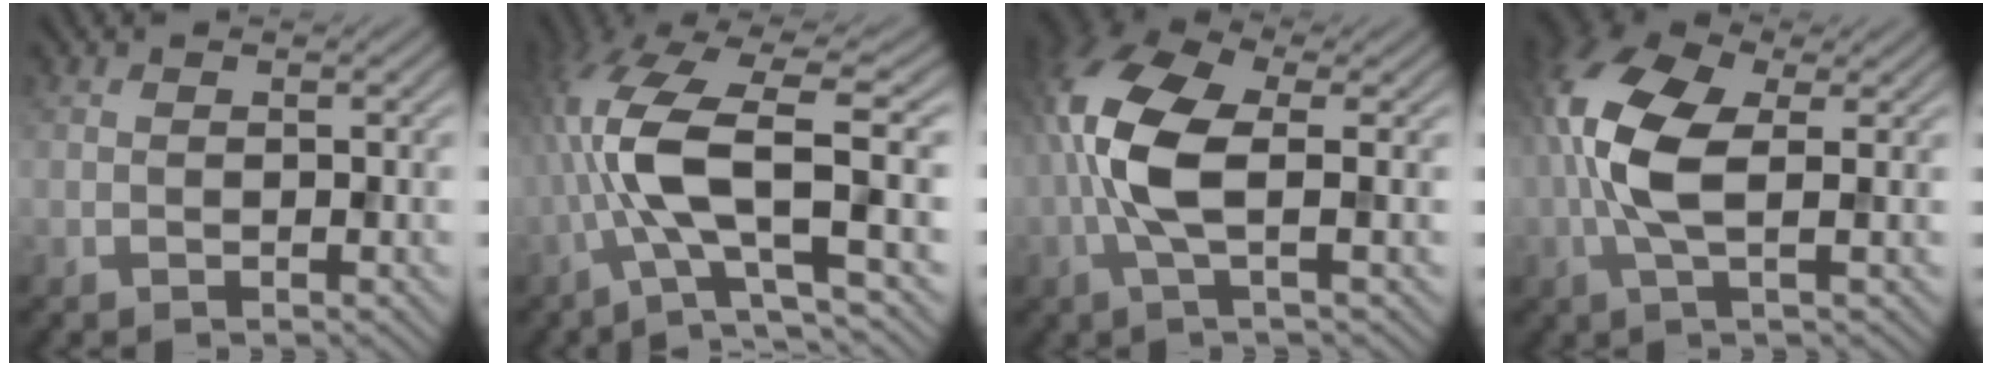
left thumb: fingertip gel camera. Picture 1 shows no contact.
{"total": 12.6, "force": [-1.2, 3.9, 11.9], "torque": [-0.264, 0.004, -0.030]}
{"total": 9.2, "force": [-0.5, 3.4, 8.5], "torque": [-0.196, 0.016, -0.020]}
{"total": 9.7, "force": [0.2, 4.3, 8.7], "torque": [-0.205, 0.016, -0.008]}